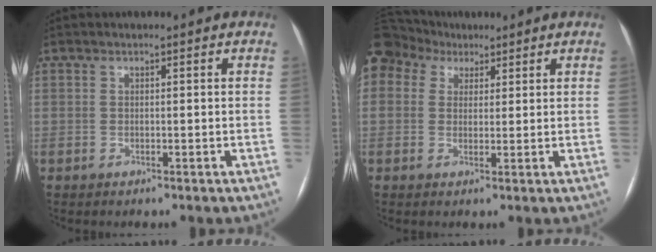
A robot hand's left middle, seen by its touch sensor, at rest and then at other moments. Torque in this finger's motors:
{"motor_torque": [1.37, -0.77, 1.06, 0.21]}